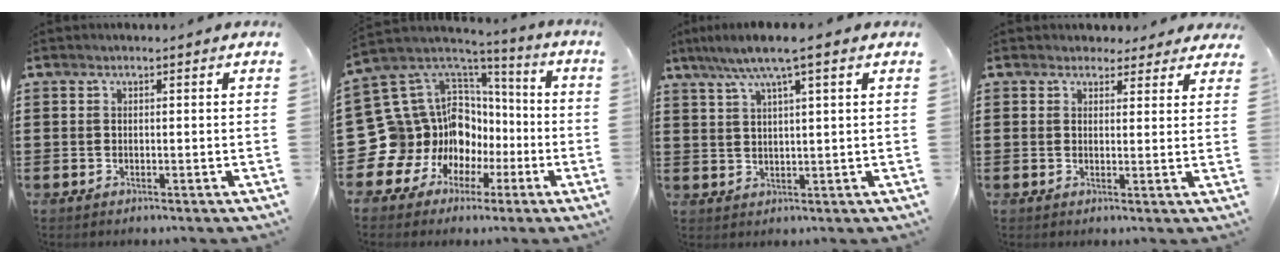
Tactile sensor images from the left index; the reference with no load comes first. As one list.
[{"total": 15.3, "force": [-3.7, 14.2, 4.3], "torque": [-0.140, -0.043, -0.023]}, {"total": 5.5, "force": [3.2, 0.2, 4.4], "torque": [-0.093, 0.000, 0.052]}, {"total": 2.8, "force": [2.5, 1.3, 0.4], "torque": [-0.009, -0.001, 0.044]}]